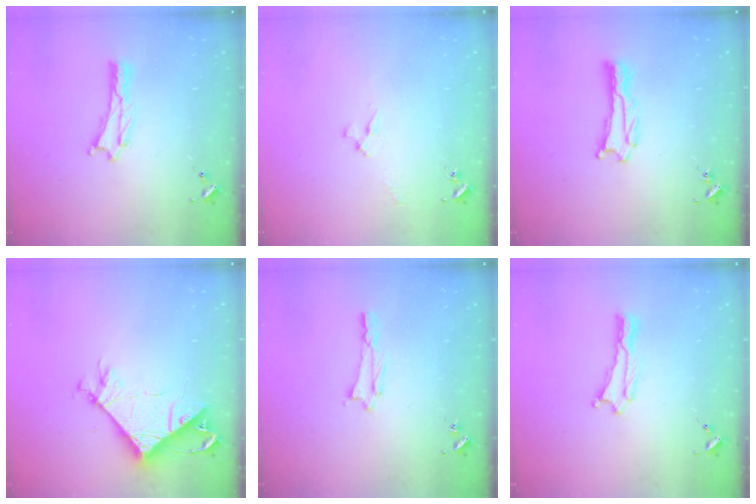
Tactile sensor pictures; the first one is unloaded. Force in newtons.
{"total": 2.4, "press": 2.4, "slide": 0.3}
{"total": 0.9, "press": 0.8, "slide": 0.1}
{"total": 7.9, "press": 7.8, "slide": 0.7}
{"total": 0.8, "press": 0.8, "slide": 0.1}
{"total": 0.0}